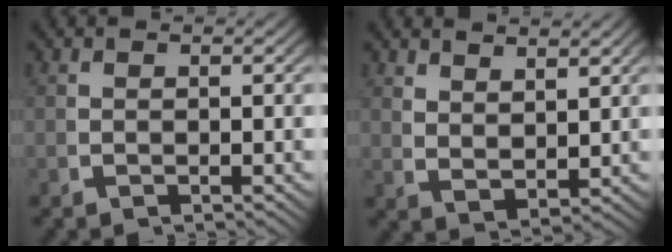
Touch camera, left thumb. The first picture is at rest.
{"total": 2.9, "force": [2.3, 1.1, 1.4], "torque": [-0.022, -0.011, 0.058]}